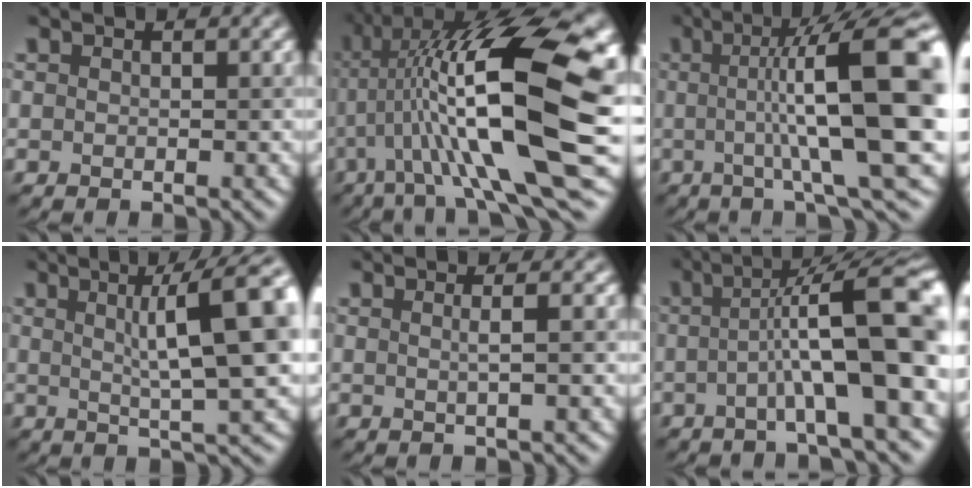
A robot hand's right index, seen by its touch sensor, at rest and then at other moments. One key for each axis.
{"total": 16.9, "fx": 0.6, "fy": 4.2, "fz": 16.4, "tx": -0.277, "ty": 0.034, "tz": 0.025}
{"total": 14.3, "fx": 0.9, "fy": 2.7, "fz": 14.0, "tx": -0.168, "ty": 0.023, "tz": 0.023}
{"total": 10.6, "fx": 2.4, "fy": 2.2, "fz": 10.1, "tx": -0.114, "ty": 0.019, "tz": 0.038}
{"total": 2.1, "fx": 0.5, "fy": 0.7, "fz": 1.9, "tx": -0.017, "ty": 0.006, "tz": -0.009}
{"total": 10.1, "fx": -0.4, "fy": 1.6, "fz": 9.9, "tx": -0.132, "ty": 0.026, "tz": -0.010}